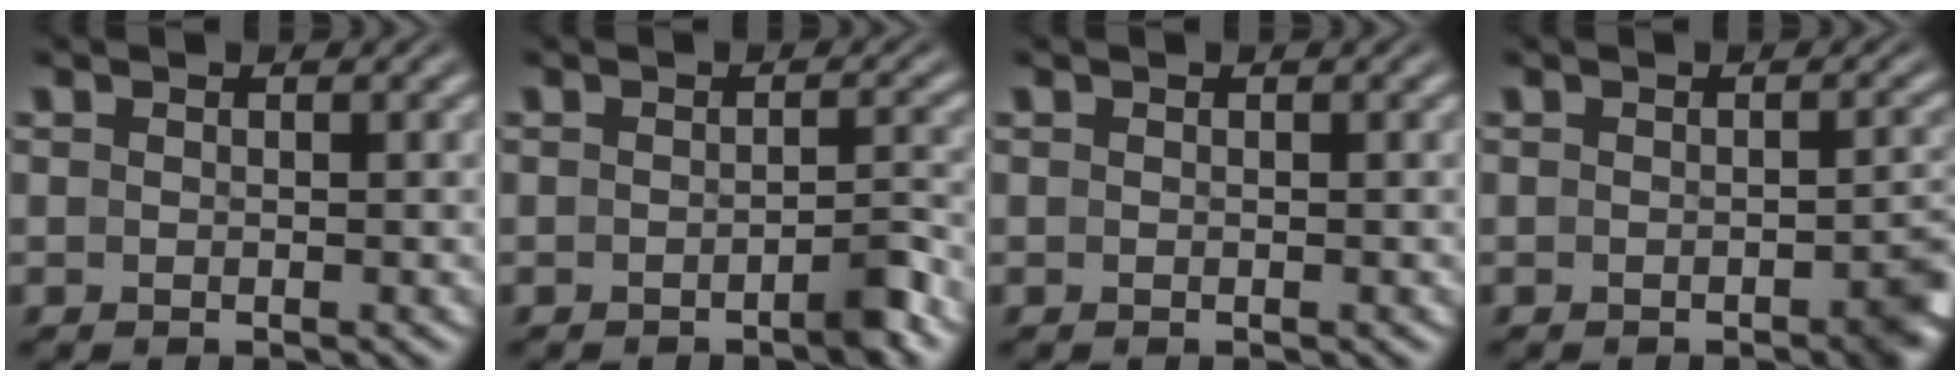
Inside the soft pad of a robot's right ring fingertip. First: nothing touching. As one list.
[{"total": 1.7, "force": [-1.4, -0.1, 1.0], "torque": [-0.015, 0.001, -0.026]}, {"total": 0.0}, {"total": 2.4, "force": [-1.3, 0.7, 1.9], "torque": [-0.020, 0.002, -0.022]}]